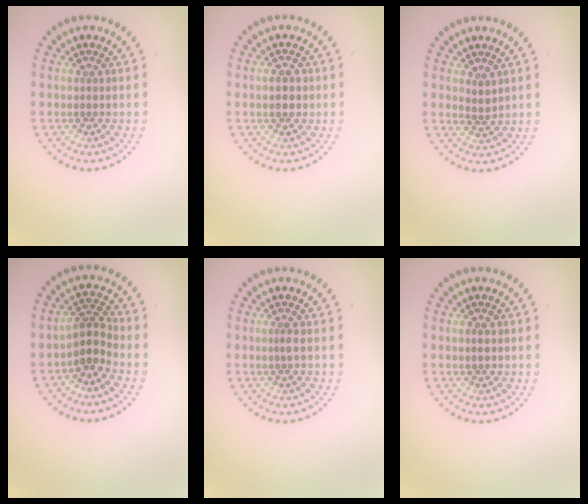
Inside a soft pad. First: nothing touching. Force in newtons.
{"total": 2.1, "press": 2.1, "slide": 0.1}
{"total": 1.3, "press": 0.9, "slide": 0.8}
{"total": 2.5, "press": 2.0, "slide": 1.6}
{"total": 0.8, "press": 0.4, "slide": 0.6}
{"total": 0.9, "press": 0.9, "slide": 0.1}